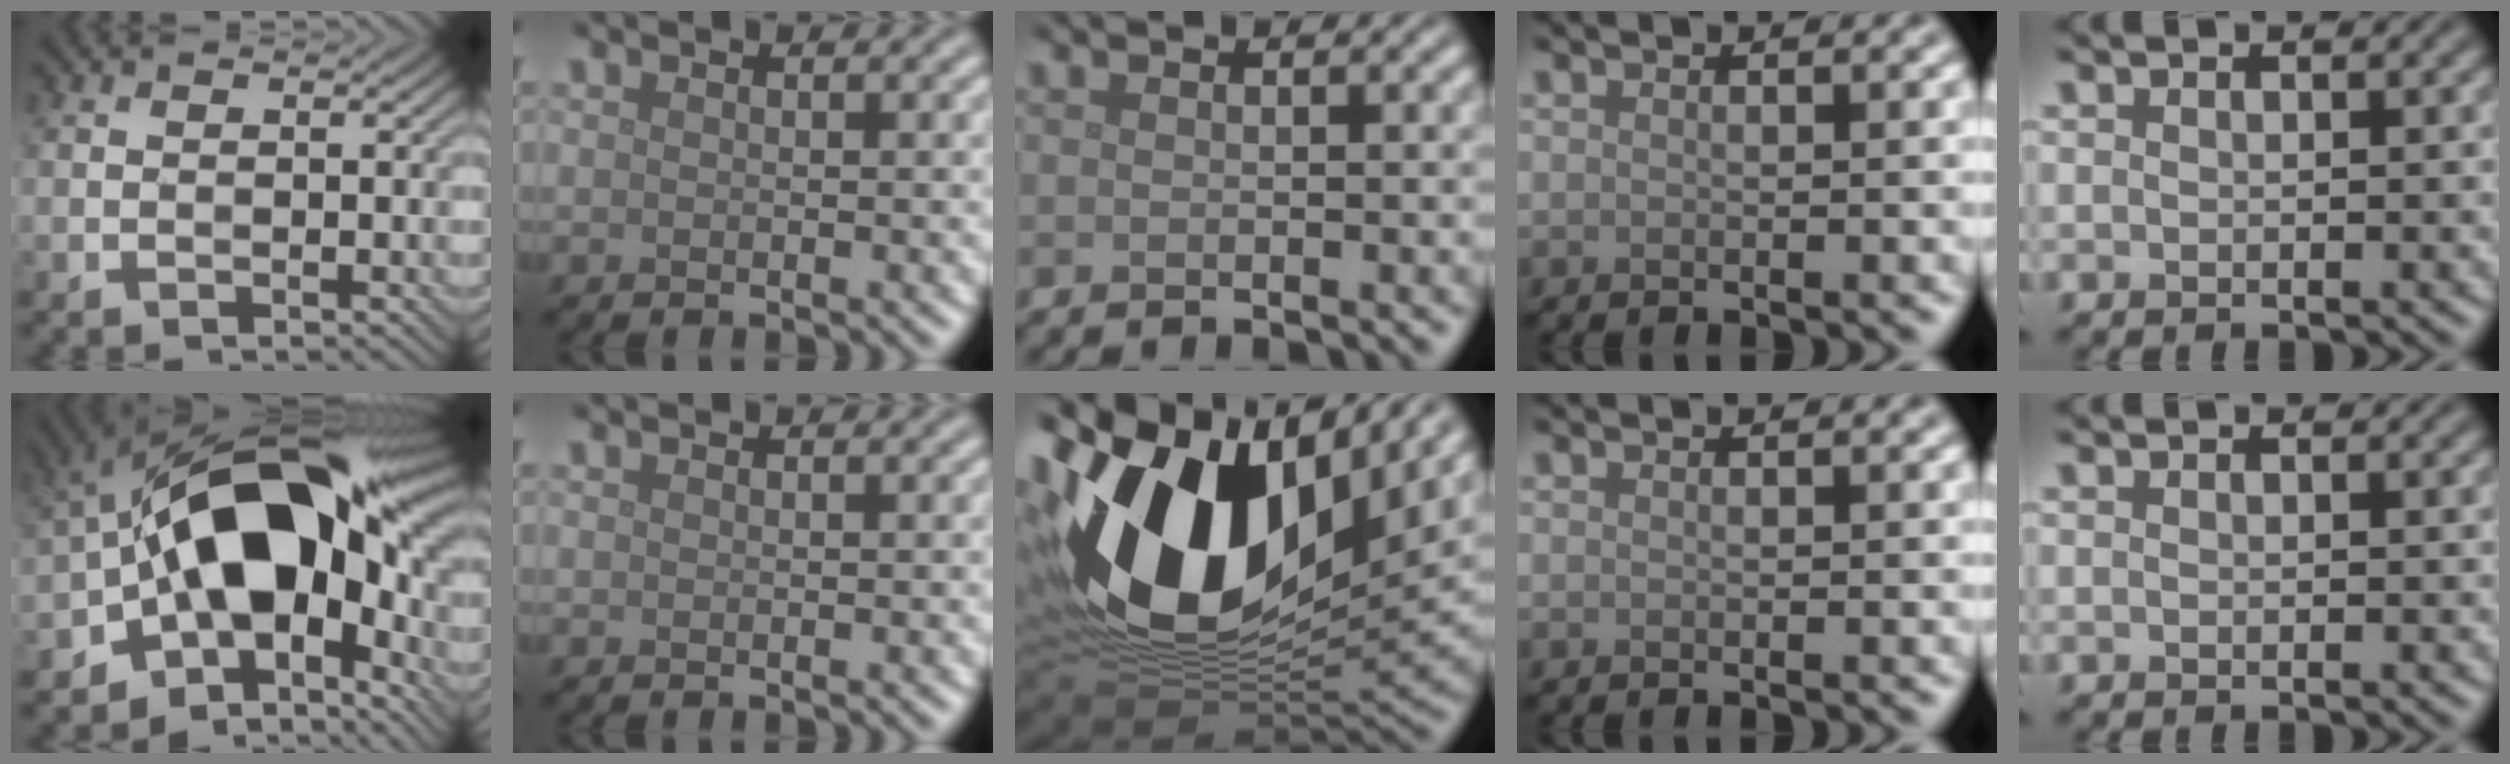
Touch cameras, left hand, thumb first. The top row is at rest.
{"thumb": {"total": 17.9, "force": [-2.1, 10.9, 14.0], "torque": [-0.209, 0.007, -0.045]}, "middle": {"total": 18.3, "force": [4.9, 11.1, 13.7], "torque": [-0.285, 0.003, 0.085]}}